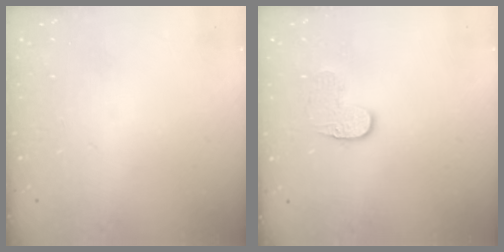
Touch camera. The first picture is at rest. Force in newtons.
{"total": 6.7, "press": 6.7, "slide": 0.5}